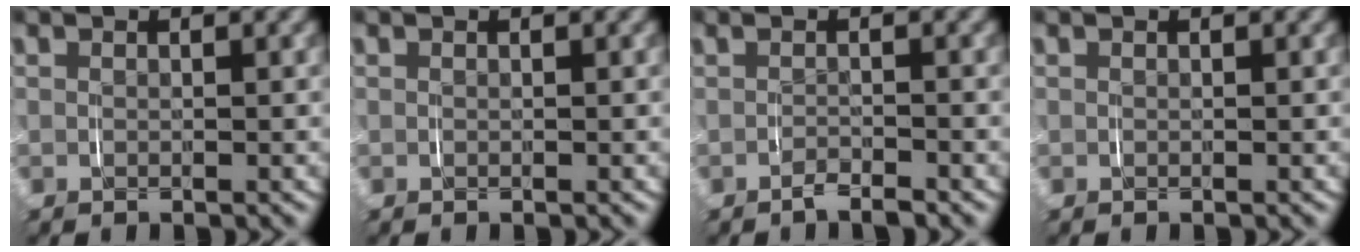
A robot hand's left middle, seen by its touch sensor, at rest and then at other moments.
{"total": 0.0}
{"total": 1.3, "force": [-1.1, -0.1, 0.8], "torque": [-0.015, 0.005, -0.021]}
{"total": 0.0}